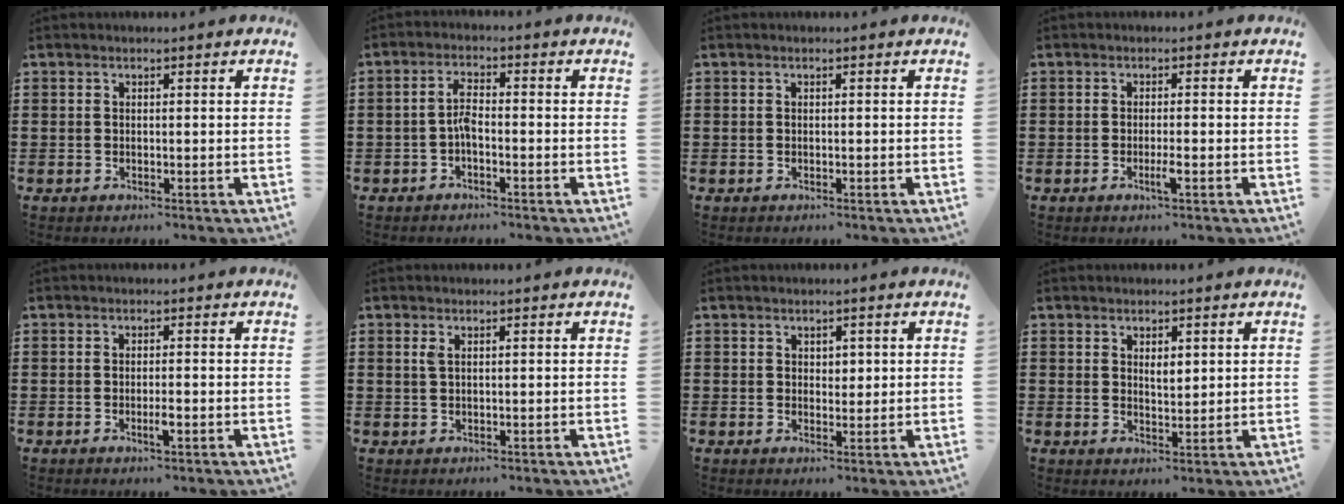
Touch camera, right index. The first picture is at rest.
{"total": 2.8, "force": [-1.1, 0.9, 2.5], "torque": [-0.047, 0.005, -0.021]}
{"total": 0.0}
{"total": 2.3, "force": [-1.0, 0.0, 2.0], "torque": [-0.043, -0.007, -0.020]}
{"total": 2.0, "force": [-0.9, 0.2, 1.8], "torque": [-0.040, -0.006, -0.017]}
{"total": 1.3, "force": [0.4, 0.4, 1.1], "torque": [-0.025, 0.004, 0.007]}
{"total": 1.5, "force": [0.8, 1.2, 0.6], "torque": [-0.006, 0.005, 0.013]}
{"total": 1.9, "force": [1.1, 0.9, 1.3], "torque": [-0.020, 0.000, 0.018]}